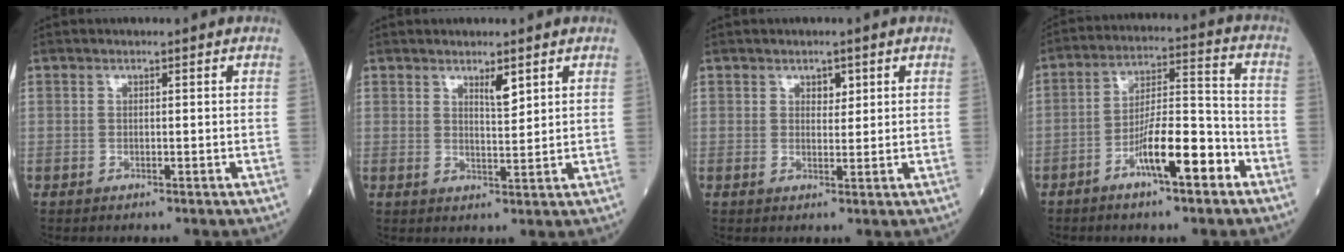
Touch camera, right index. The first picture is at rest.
{"total": 2.8, "force": [2.0, 0.5, 1.9], "torque": [-0.033, -0.002, 0.037]}
{"total": 2.0, "force": [1.3, 1.1, 1.1], "torque": [-0.010, 0.003, 0.023]}
{"total": 10.4, "force": [-5.3, 1.8, 8.8], "torque": [-0.155, 0.009, -0.089]}